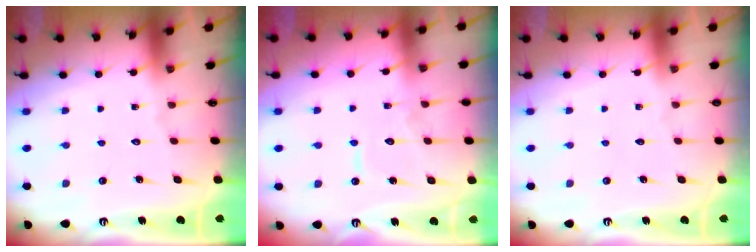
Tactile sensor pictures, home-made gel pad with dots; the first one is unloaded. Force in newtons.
{"total": 6.6, "press": 6.5, "slide": 0.6}
{"total": 0.0}